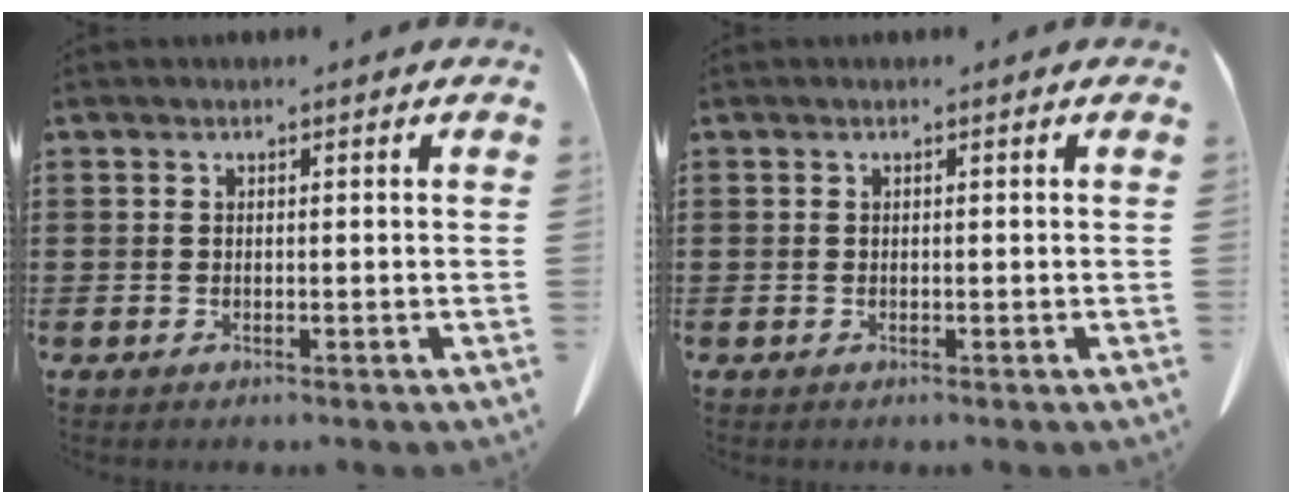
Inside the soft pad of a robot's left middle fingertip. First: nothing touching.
{"total": 0.0}